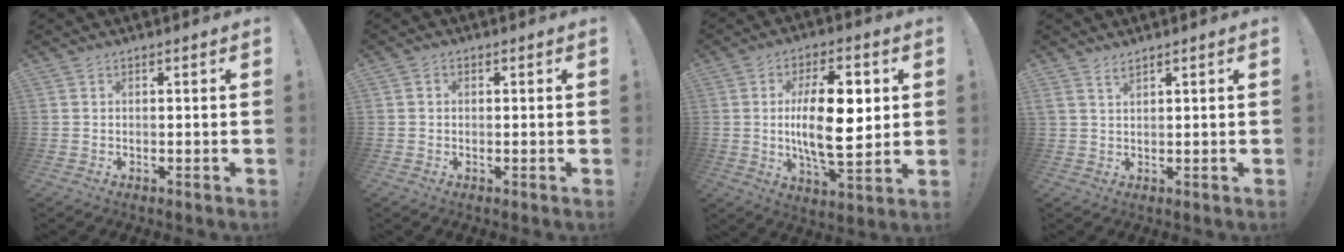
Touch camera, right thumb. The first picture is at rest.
{"total": 1.1, "force": [-0.3, 0.9, 0.5], "torque": [-0.014, 0.006, -0.004]}
{"total": 18.6, "force": [1.6, 7.9, 16.7], "torque": [-0.284, -0.005, 0.014]}
{"total": 2.0, "force": [1.6, 0.3, 1.3], "torque": [-0.026, -0.004, 0.028]}